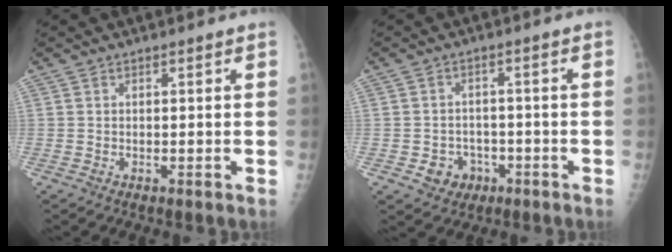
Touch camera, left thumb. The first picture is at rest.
{"total": 5.0, "force": [-2.2, 4.3, 1.5], "torque": [0.000, 0.015, -0.026]}